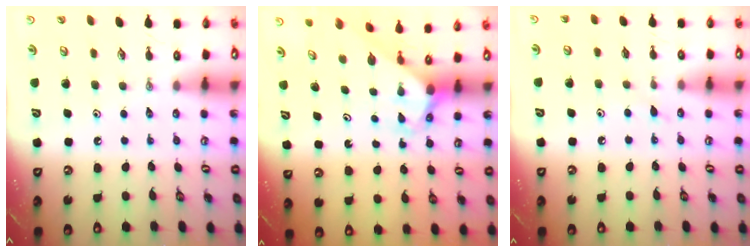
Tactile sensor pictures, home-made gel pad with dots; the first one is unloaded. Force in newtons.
{"total": 3.3, "press": 3.3, "slide": 0.2}
{"total": 3.9, "press": 3.9, "slide": 0.4}